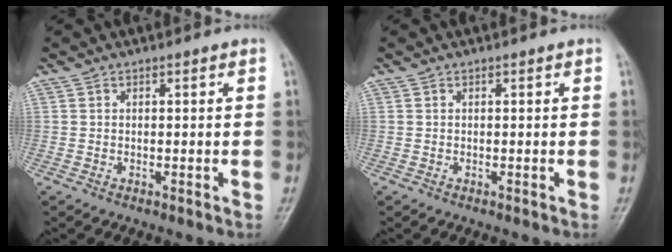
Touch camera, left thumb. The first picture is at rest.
{"total": 0.0}